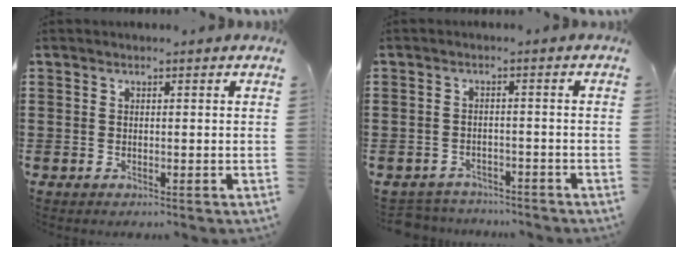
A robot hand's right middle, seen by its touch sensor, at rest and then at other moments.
{"total": 2.7, "force": [-2.6, 0.6, -0.3], "torque": [-0.004, 0.001, -0.059]}